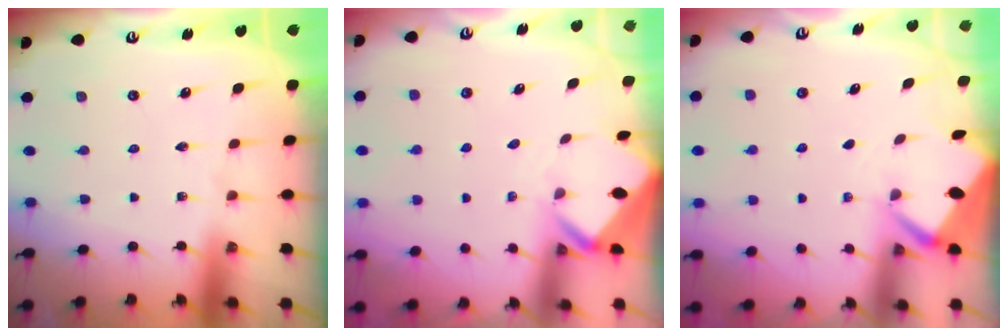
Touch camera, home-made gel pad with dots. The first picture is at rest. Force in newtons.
{"total": 2.9, "press": 2.9, "slide": 0.2}
{"total": 2.7, "press": 2.7, "slide": 0.3}